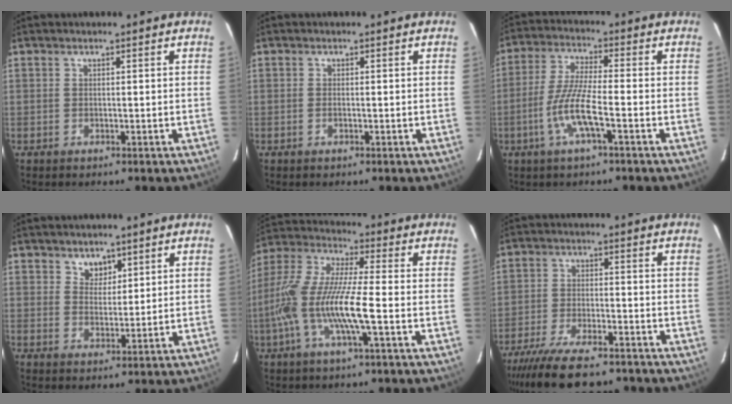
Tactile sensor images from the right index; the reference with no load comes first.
{"total": 0.5, "force": [-0.2, 0.1, 0.5], "torque": [-0.009, 0.002, -0.004]}
{"total": 8.4, "force": [-3.3, 0.5, 7.7], "torque": [-0.165, 0.000, -0.064]}
{"total": 3.4, "force": [2.3, 2.3, 0.8], "torque": [-0.006, -0.001, 0.039]}
{"total": 14.6, "force": [-4.1, 1.4, 13.9], "torque": [-0.281, -0.004, -0.083]}
{"total": 16.7, "force": [-13.7, 4.7, 8.3], "torque": [-0.175, -0.027, -0.218]}